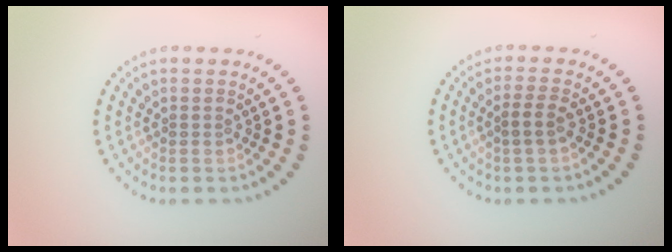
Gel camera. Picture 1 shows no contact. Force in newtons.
{"total": 1.7, "press": 1.4, "slide": 0.9}